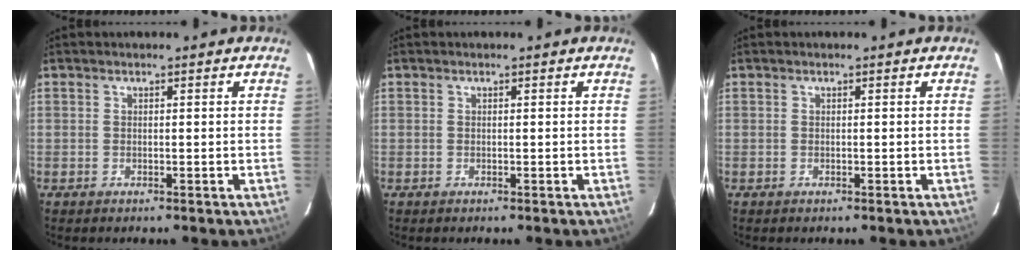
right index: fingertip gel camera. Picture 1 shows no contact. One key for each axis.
{"total": 0.0}
{"total": 0.0}